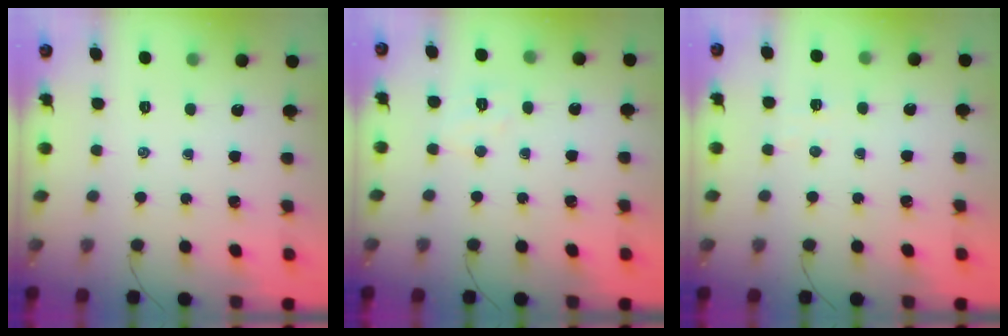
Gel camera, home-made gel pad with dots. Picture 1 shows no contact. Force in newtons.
{"total": 4.4, "press": 4.3, "slide": 0.9}
{"total": 2.7, "press": 2.6, "slide": 0.8}